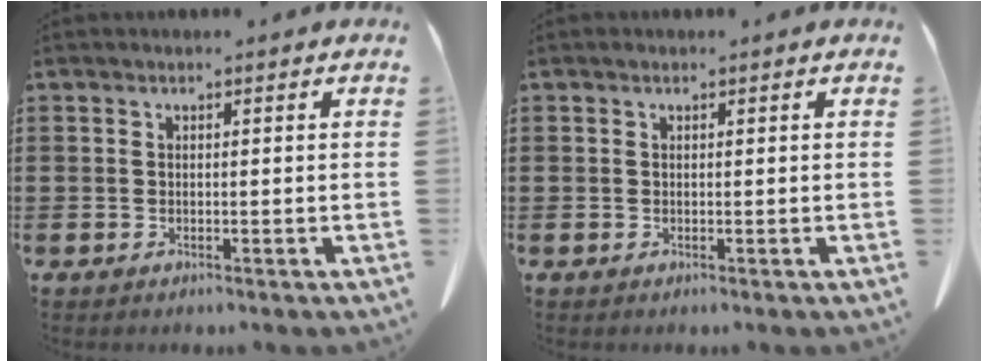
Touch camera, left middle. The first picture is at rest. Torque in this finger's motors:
{"motor_torque": [-0.02, 0.03, 0.00, 0.01]}